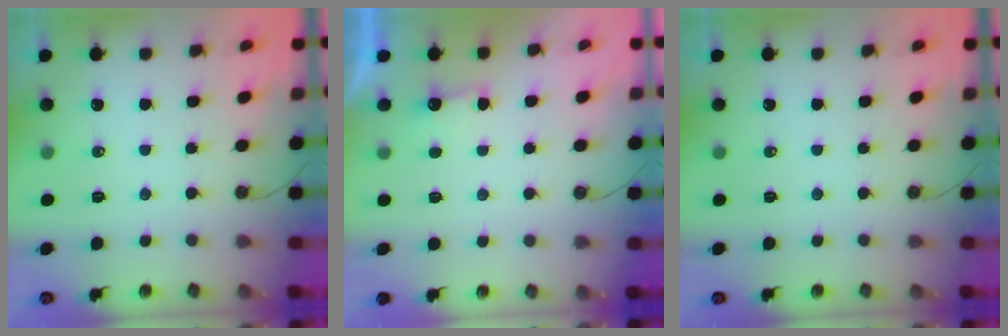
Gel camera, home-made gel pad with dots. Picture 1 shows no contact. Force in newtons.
{"total": 2.3, "press": 2.2, "slide": 0.8}
{"total": 0.0}